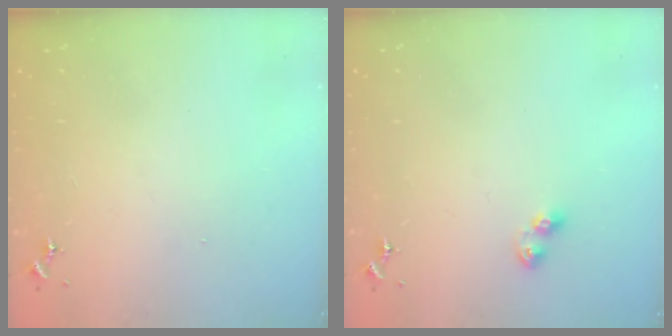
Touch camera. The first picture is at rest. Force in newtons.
{"total": 5.3, "press": 5.2, "slide": 0.6}